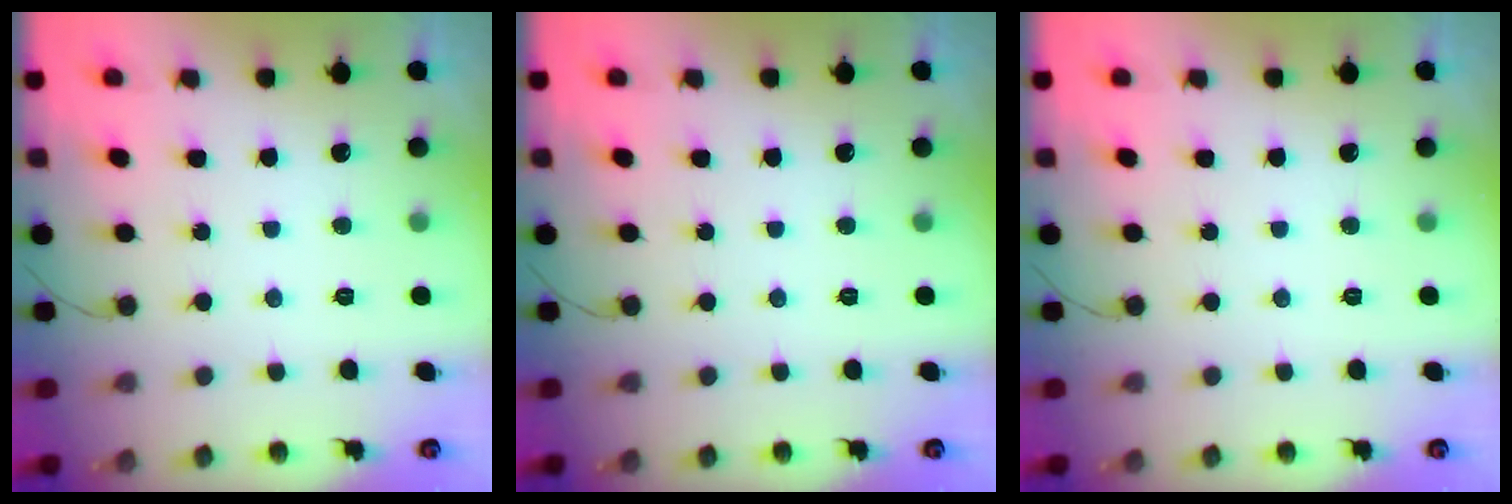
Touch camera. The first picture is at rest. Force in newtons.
{"total": 0.0}
{"total": 0.0}